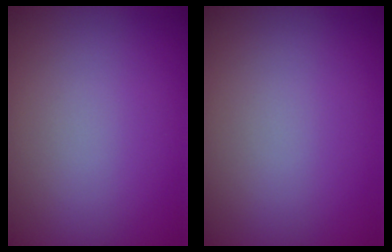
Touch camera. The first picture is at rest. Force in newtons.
{"total": 0.0}